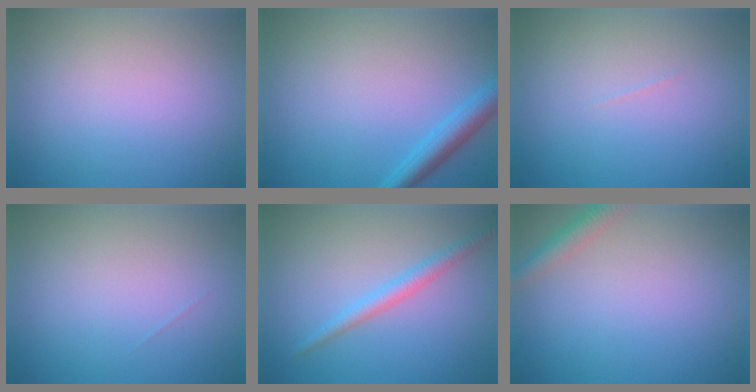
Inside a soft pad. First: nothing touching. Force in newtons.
{"total": 2.7, "press": 2.7, "slide": 0.1}
{"total": 0.0}
{"total": 0.0}
{"total": 2.0, "press": 2.0, "slide": 0.1}
{"total": 2.1, "press": 2.1, "slide": 0.1}